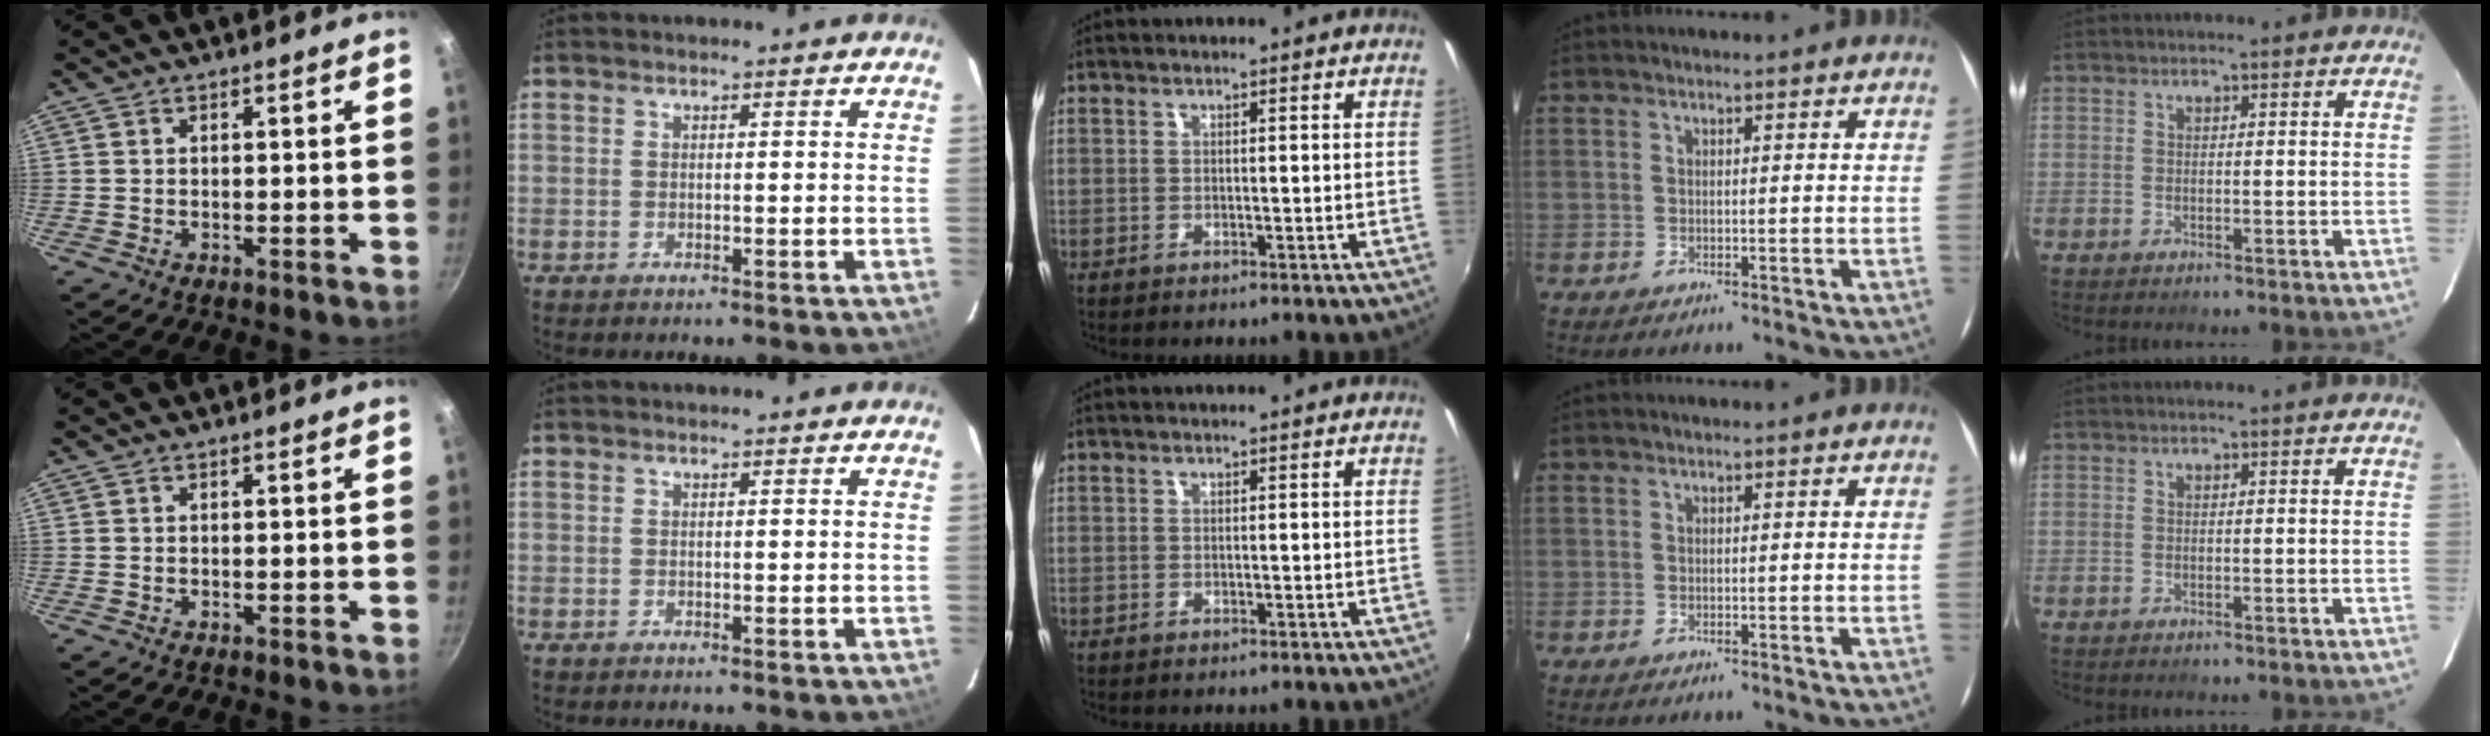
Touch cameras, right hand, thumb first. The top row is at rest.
{}